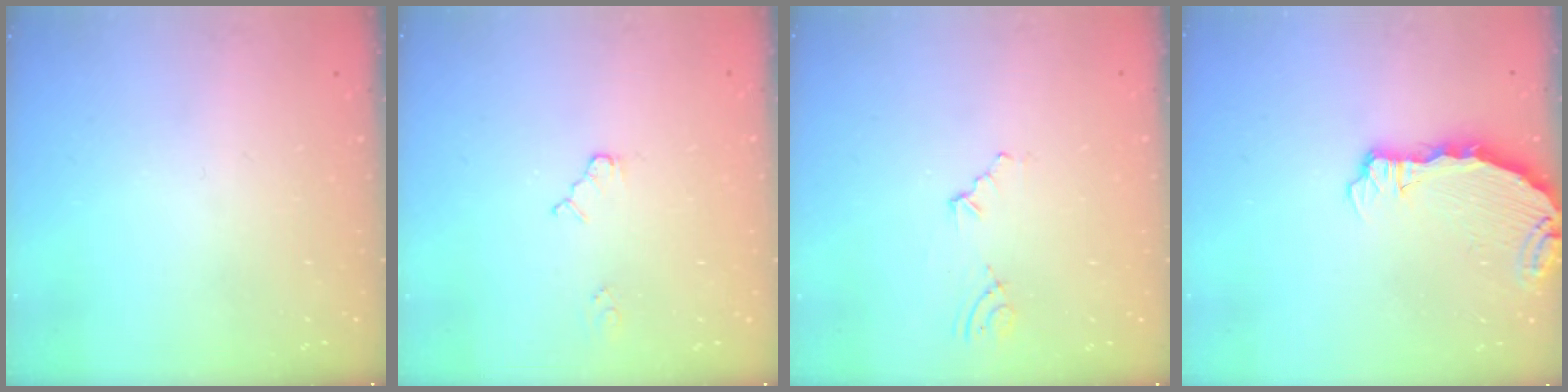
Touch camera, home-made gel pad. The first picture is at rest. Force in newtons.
{"total": 1.9, "press": 1.9, "slide": 0.3}
{"total": 3.0, "press": 2.2, "slide": 2.0}
{"total": 5.2, "press": 4.9, "slide": 1.8}